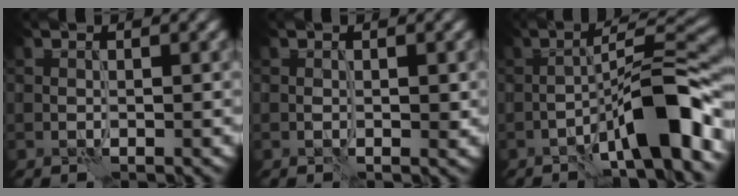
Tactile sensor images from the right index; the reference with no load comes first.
{"total": 1.0, "force": [-0.2, 0.7, 0.7], "torque": [-0.009, 0.001, -0.002]}
{"total": 8.5, "force": [-4.1, 1.5, 7.3], "torque": [-0.110, 0.029, -0.069]}